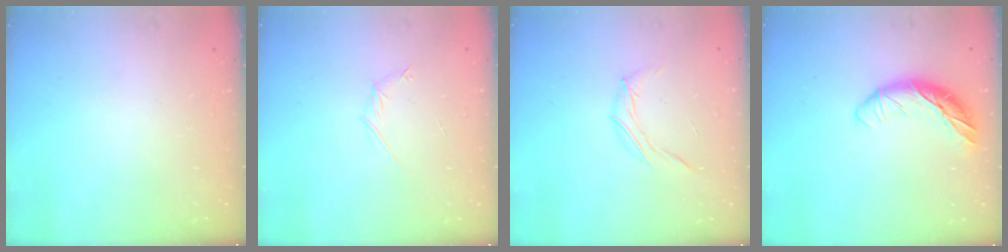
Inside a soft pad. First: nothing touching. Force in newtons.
{"total": 4.1, "press": 3.9, "slide": 1.2}
{"total": 4.9, "press": 4.8, "slide": 1.3}
{"total": 11.1, "press": 11.0, "slide": 1.8}